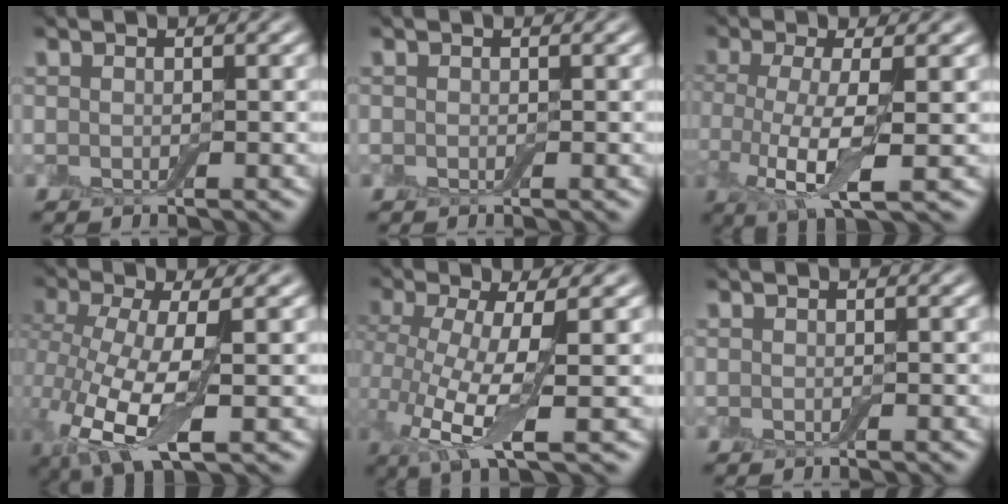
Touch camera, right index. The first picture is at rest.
{"total": 0.0}
{"total": 5.2, "force": [-1.0, 1.5, 4.8], "torque": [-0.083, -0.009, -0.017]}
{"total": 7.4, "force": [-1.5, 2.9, 6.6], "torque": [-0.143, -0.010, -0.026]}
{"total": 6.3, "force": [-0.5, 1.7, 6.0], "torque": [-0.122, -0.010, -0.006]}
{"total": 0.0}